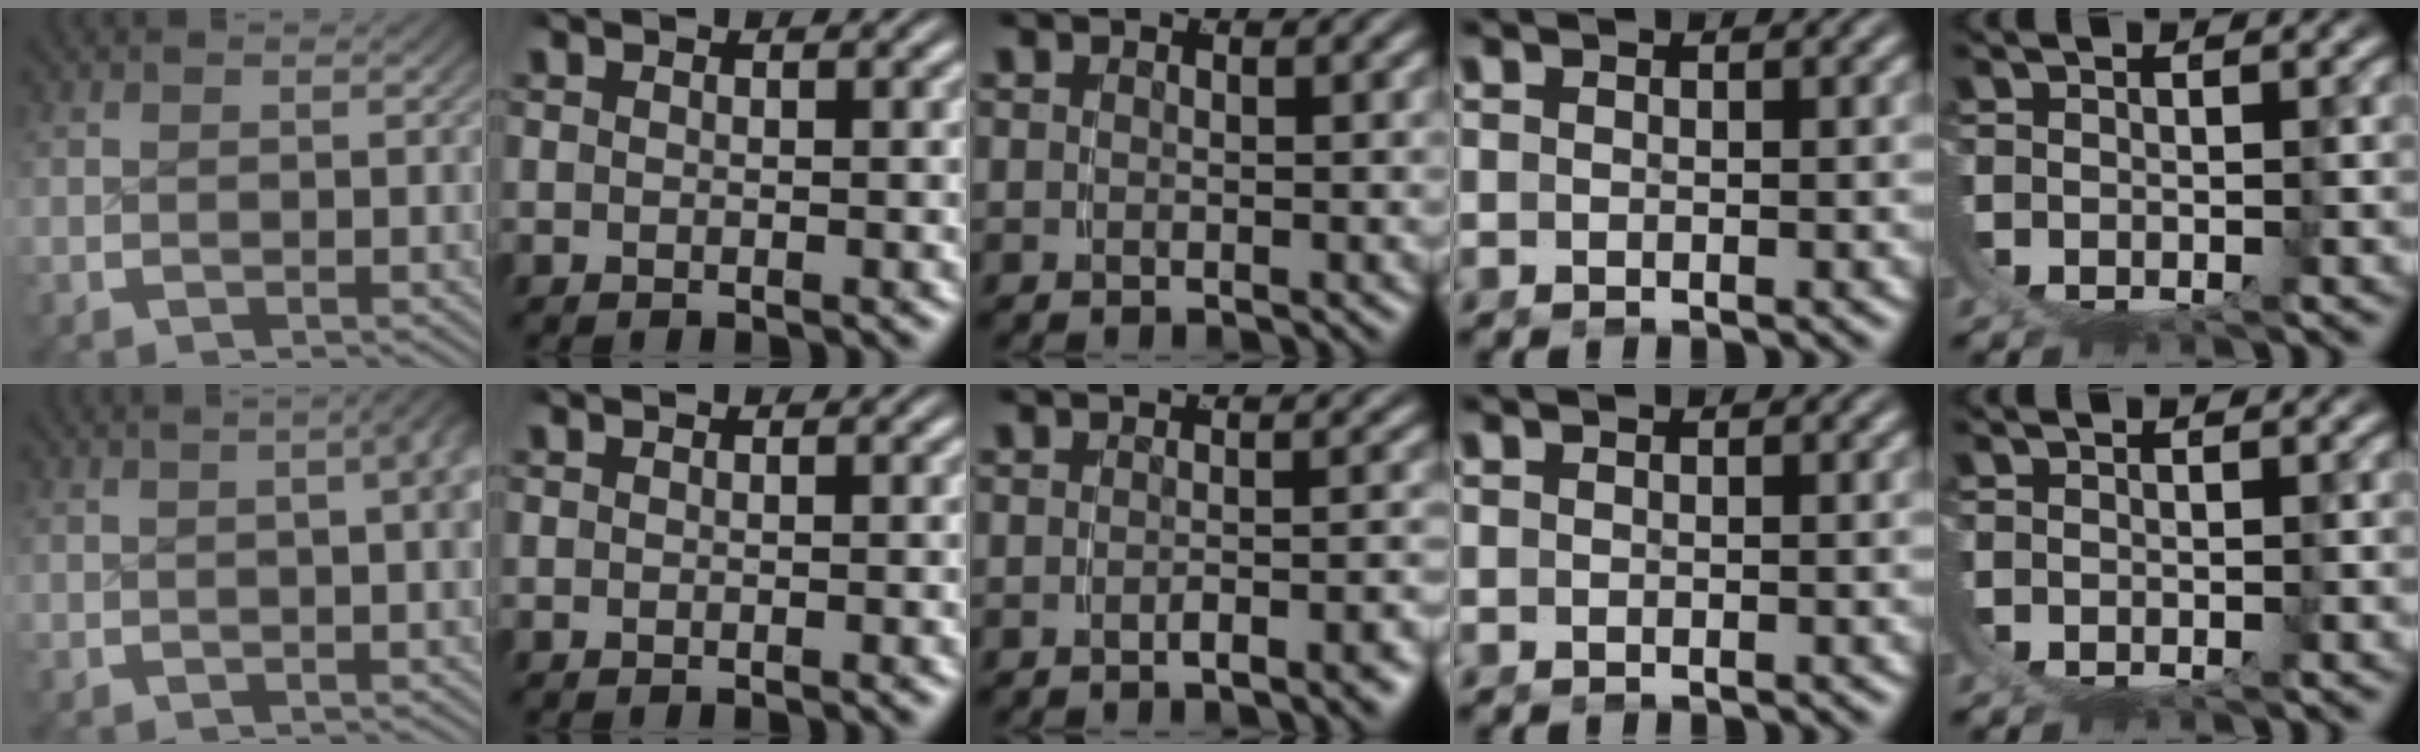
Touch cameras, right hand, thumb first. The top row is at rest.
{"thumb": {"total": 7.2, "force": [2.0, 3.6, 5.9], "torque": [-0.046, 0.030, 0.011]}, "middle": {"total": 1.9, "force": [-1.5, -0.4, 1.1], "torque": [-0.013, 0.011, -0.027]}}